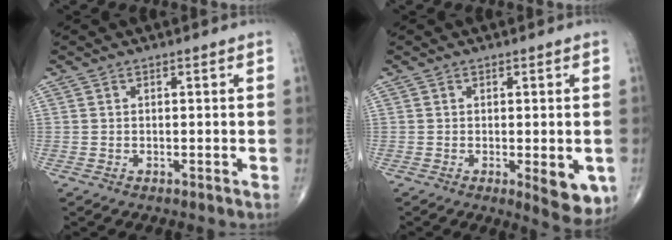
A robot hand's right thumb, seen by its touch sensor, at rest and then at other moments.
{"total": 7.3, "force": [-1.9, 2.6, 6.6], "torque": [-0.069, -0.014, -0.019]}